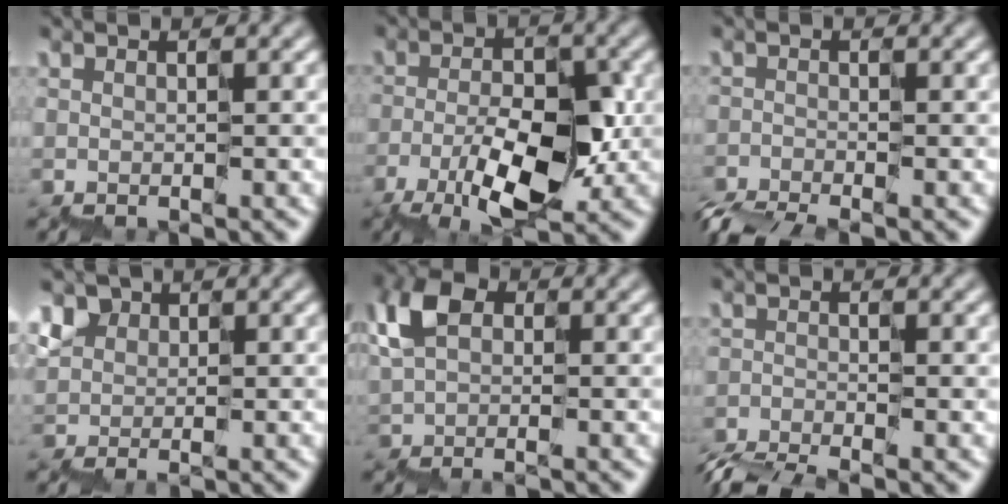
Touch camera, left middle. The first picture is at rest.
{"total": 6.0, "force": [-2.3, 2.7, 4.8], "torque": [-0.080, 0.007, -0.040]}
{"total": 3.9, "force": [-3.8, 0.4, 0.7], "torque": [-0.013, -0.018, -0.068]}
{"total": 2.1, "force": [0.5, 2.0, 0.5], "torque": [-0.003, 0.008, 0.003]}
{"total": 4.7, "force": [0.1, 3.2, 3.3], "torque": [-0.064, 0.012, -0.011]}
{"total": 4.9, "force": [-4.8, 0.5, 0.8], "torque": [-0.016, -0.021, -0.087]}